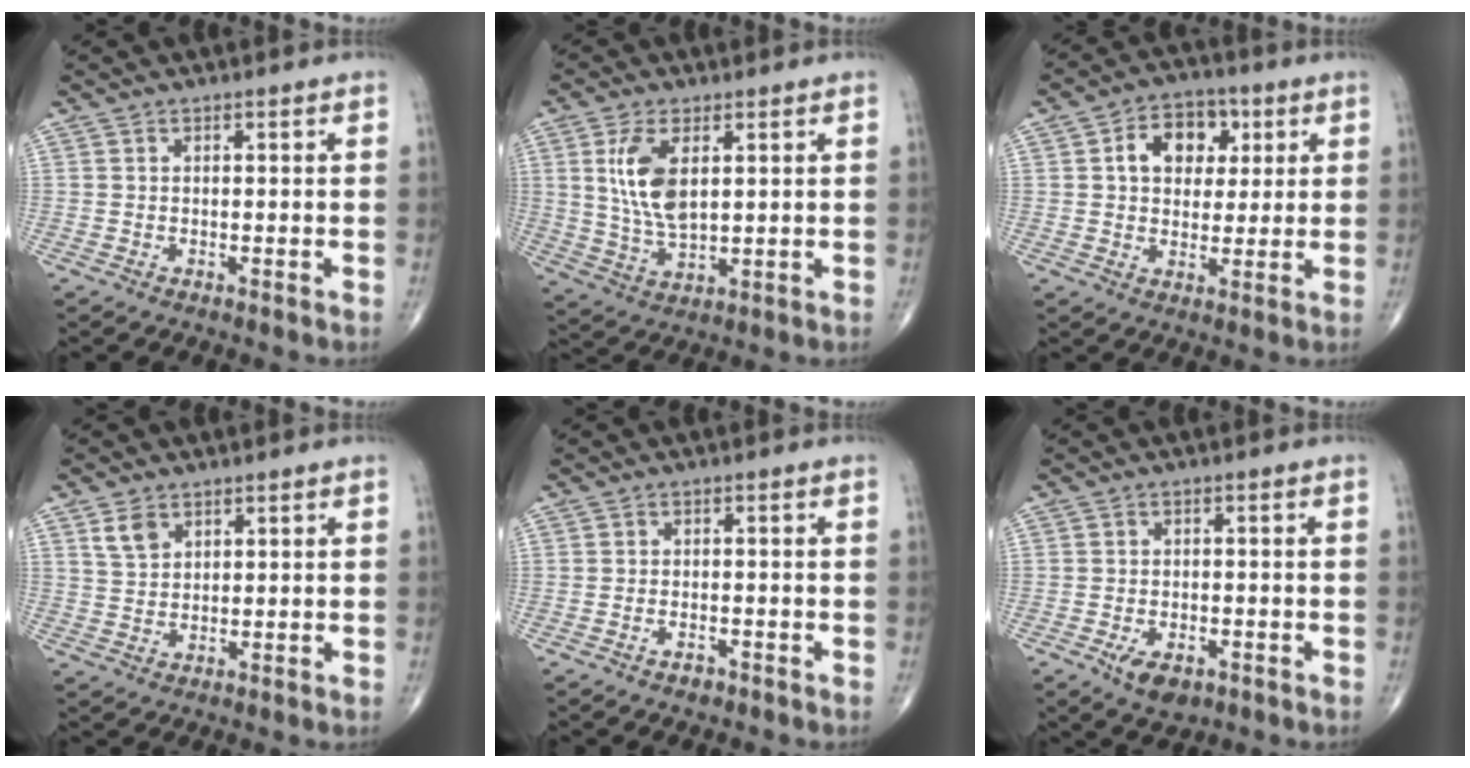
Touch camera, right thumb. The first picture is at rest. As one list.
[{"total": 9.7, "force": [2.6, 4.7, 8.1], "torque": [-0.158, -0.017, 0.056]}, {"total": 10.0, "force": [2.7, 7.3, 6.3], "torque": [-0.060, 0.004, 0.039]}, {"total": 3.8, "force": [2.2, 2.5, 1.9], "torque": [-0.028, -0.009, 0.048]}, {"total": 1.7, "force": [-1.2, 0.9, 0.8], "torque": [-0.013, 0.008, -0.017]}, {"total": 5.7, "force": [-2.7, 3.2, 3.8], "torque": [-0.061, 0.006, -0.038]}]